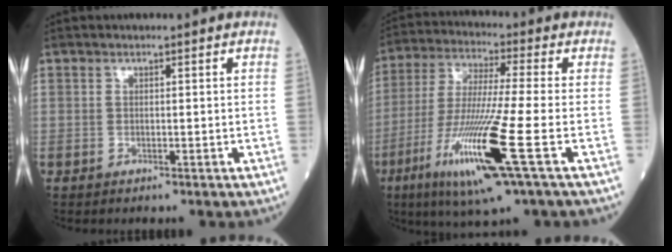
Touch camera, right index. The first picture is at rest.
{"total": 15.8, "force": [-6.0, -0.4, 14.6], "torque": [-0.304, -0.031, -0.115]}